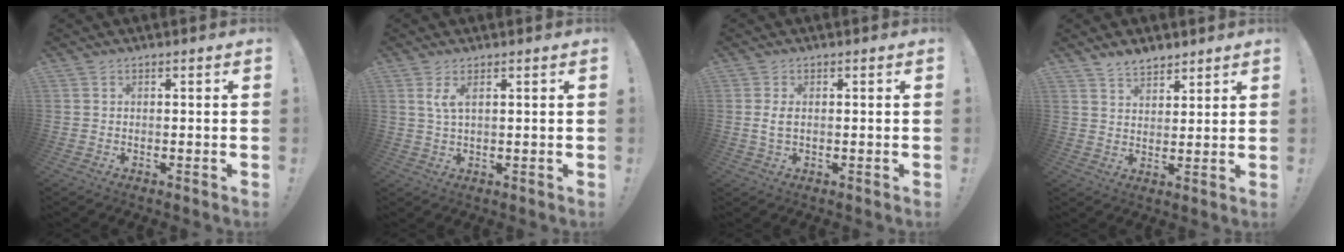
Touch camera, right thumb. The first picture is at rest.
{"total": 3.9, "force": [1.8, 1.1, 3.3], "torque": [-0.061, -0.003, 0.030]}
{"total": 2.8, "force": [0.3, 1.4, 2.4], "torque": [-0.044, 0.001, 0.002]}
{"total": 5.8, "force": [5.0, 2.5, 1.4], "torque": [-0.023, -0.030, 0.094]}